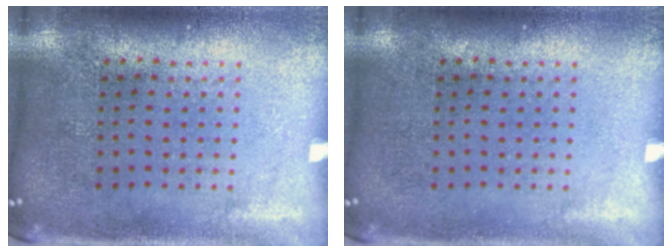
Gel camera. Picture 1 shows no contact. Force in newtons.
{"total": 0.0}